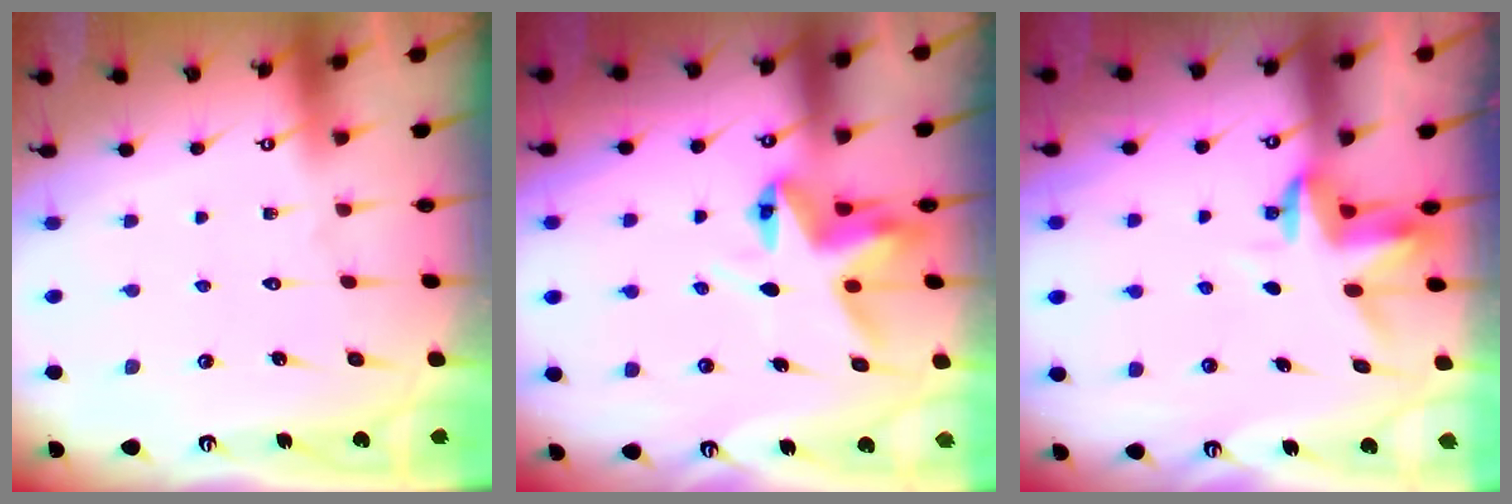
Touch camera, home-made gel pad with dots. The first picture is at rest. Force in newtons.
{"total": 7.4, "press": 7.4, "slide": 0.4}
{"total": 3.5, "press": 3.5, "slide": 0.2}